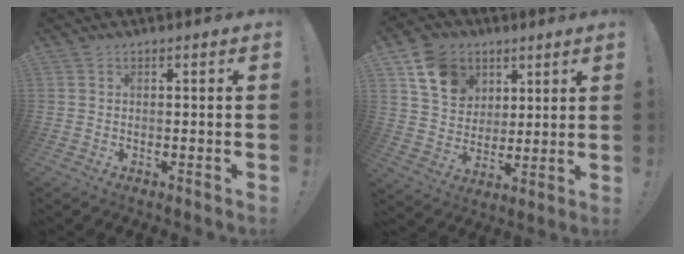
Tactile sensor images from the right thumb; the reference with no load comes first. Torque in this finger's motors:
{"motor_torque": [1.22, 1.84, 0.12, -0.16, 0.00]}